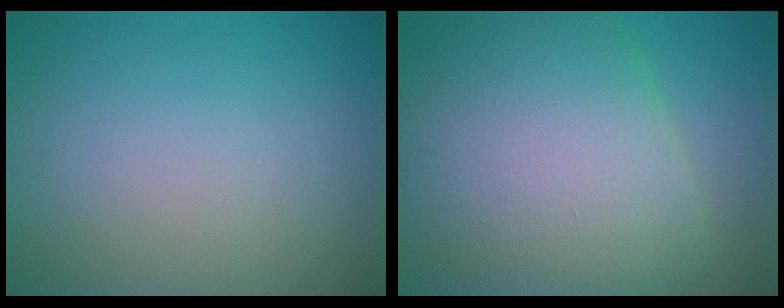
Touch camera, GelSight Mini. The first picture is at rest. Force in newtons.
{"total": 12.5, "press": 12.5, "slide": 0.3}